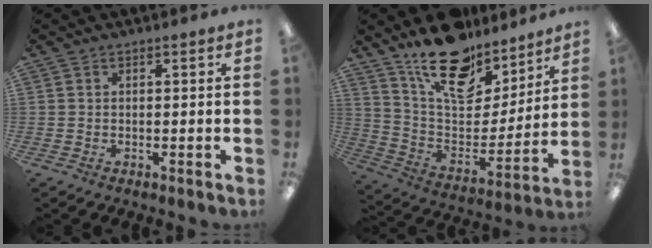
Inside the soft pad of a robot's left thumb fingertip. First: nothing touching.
{"total": 20.1, "force": [15.0, 9.7, 9.3], "torque": [-0.150, -0.105, 0.268]}